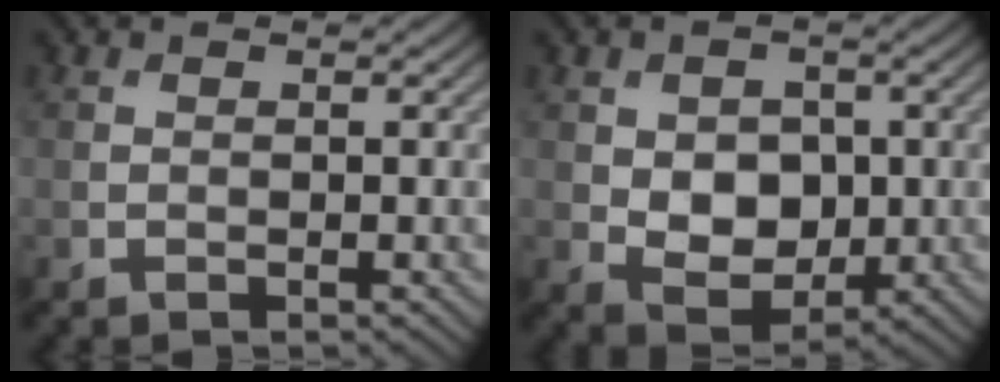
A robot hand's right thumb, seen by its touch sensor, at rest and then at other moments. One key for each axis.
{"total": 5.8, "fx": 0.0, "fy": 4.4, "fz": 3.8, "tx": -0.078, "ty": -0.009, "tz": 0.000}